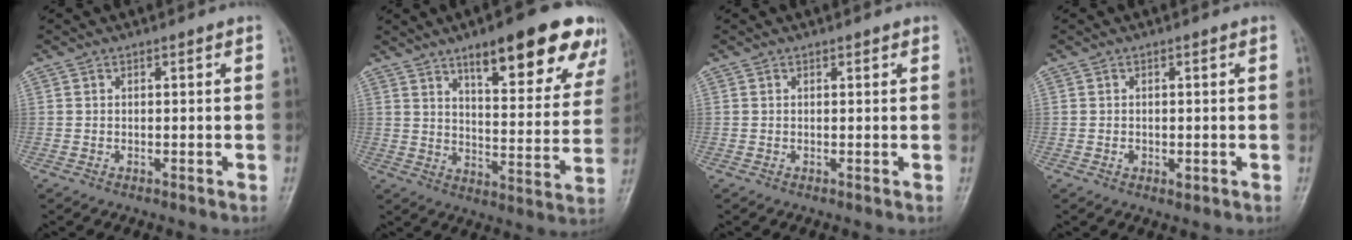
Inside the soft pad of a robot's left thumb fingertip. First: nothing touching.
{"total": 20.9, "force": [12.7, 6.3, 15.3], "torque": [-0.161, -0.046, 0.178]}
{"total": 0.6, "force": [0.4, 0.3, 0.3], "torque": [-0.002, -0.002, 0.003]}
{"total": 1.7, "force": [-0.4, 1.2, 1.1], "torque": [-0.015, -0.001, -0.005]}